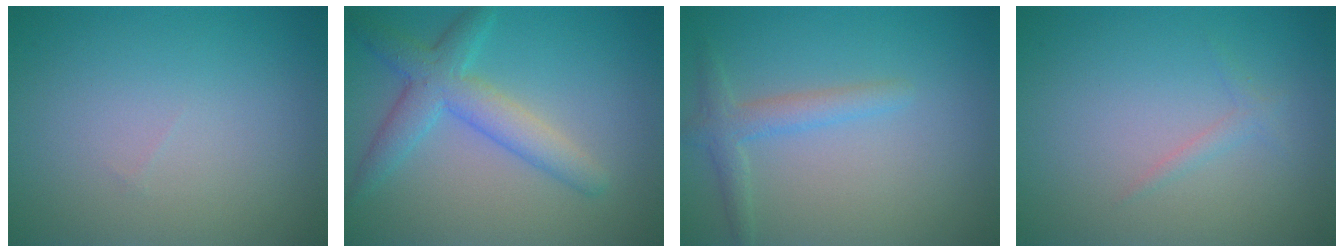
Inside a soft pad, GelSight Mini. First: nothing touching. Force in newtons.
{"total": 4.3, "press": 4.3, "slide": 0.2}
{"total": 2.3, "press": 2.3, "slide": 0.2}
{"total": 0.9, "press": 0.9, "slide": 0.0}